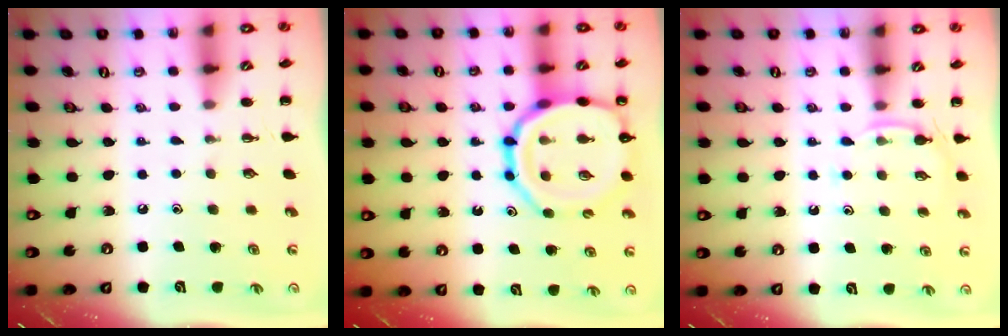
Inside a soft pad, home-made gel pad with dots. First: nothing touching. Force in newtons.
{"total": 17.0, "press": 16.8, "slide": 2.5}
{"total": 4.8, "press": 4.6, "slide": 1.4}